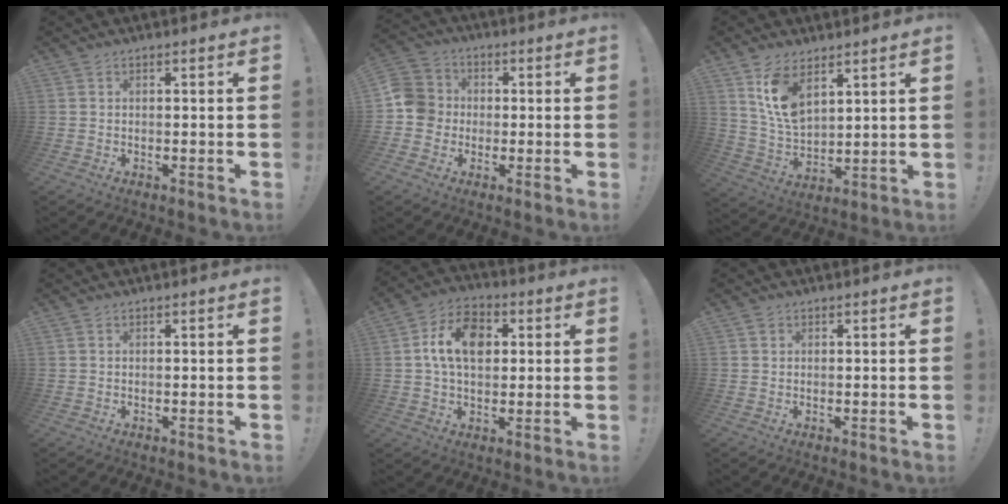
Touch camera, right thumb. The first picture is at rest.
{"total": 8.9, "force": [-1.1, 8.4, 2.6], "torque": [-0.057, 0.024, -0.016]}
{"total": 11.3, "force": [6.9, 6.2, 6.5], "torque": [-0.125, -0.035, 0.133]}
{"total": 0.0}
{"total": 12.8, "force": [2.6, 8.7, 9.0], "torque": [-0.138, 0.013, 0.052]}
{"total": 0.9, "force": [0.5, 0.8, 0.0], "torque": [-0.001, 0.001, 0.009]}